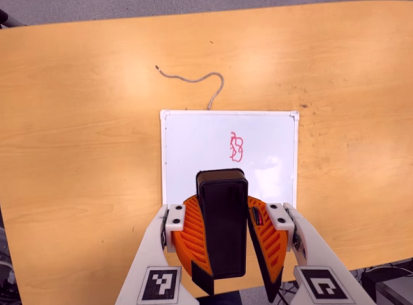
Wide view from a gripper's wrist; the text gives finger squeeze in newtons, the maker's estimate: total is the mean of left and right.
{"total": 10.7, "left": 10.6, "right": 10.7}